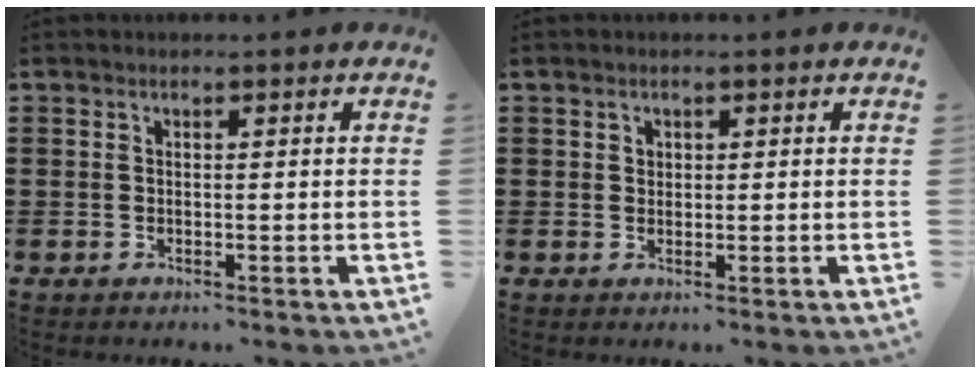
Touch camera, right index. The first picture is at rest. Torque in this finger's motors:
{"motor_torque": [0.02, 0.01, 0.00, 0.02]}